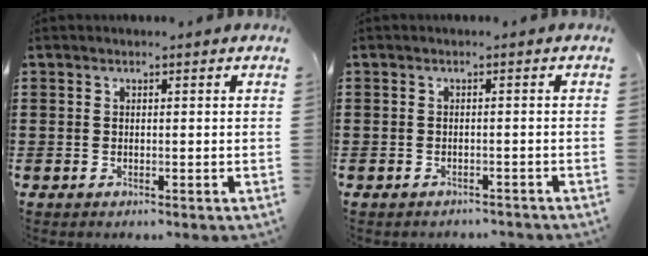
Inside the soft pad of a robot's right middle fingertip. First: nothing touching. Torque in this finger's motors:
{"motor_torque": [0.54, -0.31, 0.07, 0.03]}